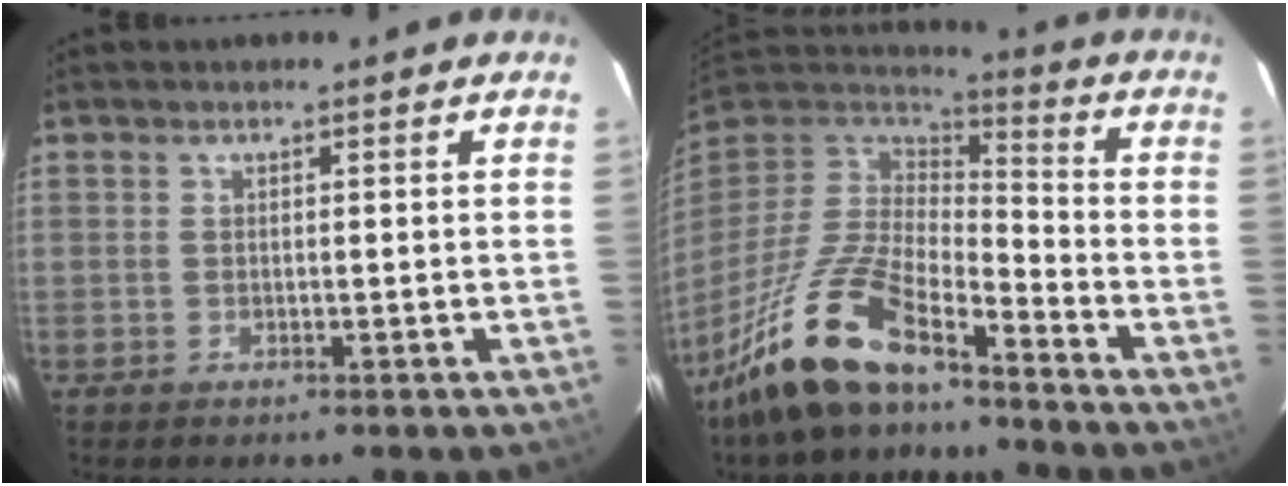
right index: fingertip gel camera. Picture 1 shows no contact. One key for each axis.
{"total": 16.5, "fx": -11.8, "fy": 4.6, "fz": 10.6, "tx": -0.220, "ty": -0.005, "tz": -0.223}